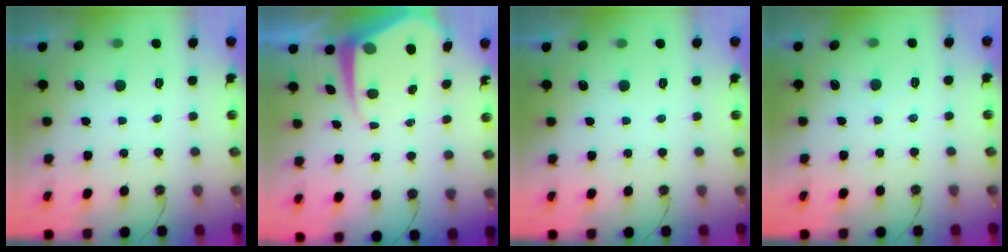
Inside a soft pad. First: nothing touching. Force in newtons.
{"total": 8.6, "press": 8.5, "slide": 0.9}
{"total": 0.0}
{"total": 4.1, "press": 4.1, "slide": 0.6}